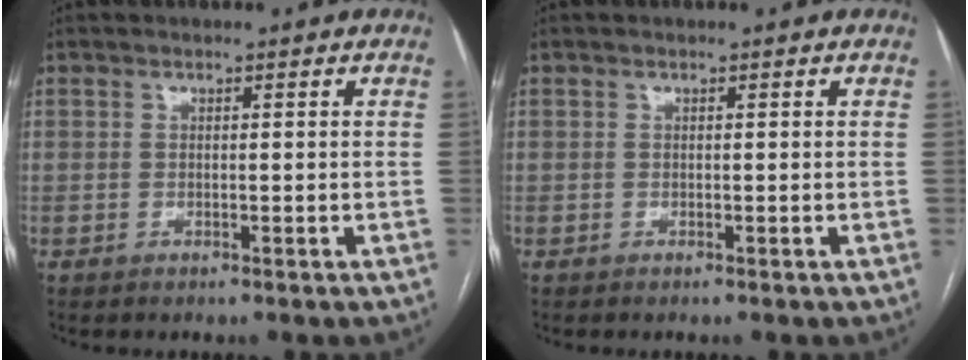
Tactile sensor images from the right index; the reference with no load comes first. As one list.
[{"total": 0.0}]